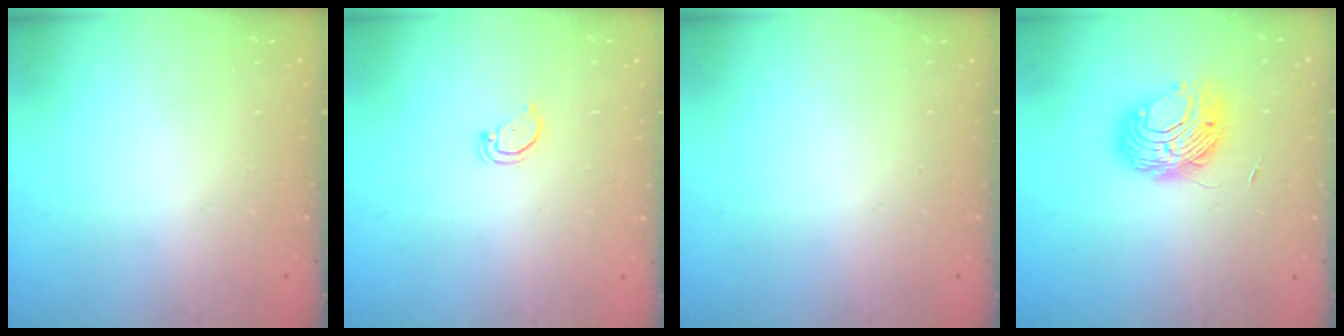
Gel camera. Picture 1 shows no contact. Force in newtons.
{"total": 2.0, "press": 2.0, "slide": 0.2}
{"total": 0.0}
{"total": 9.2, "press": 9.2, "slide": 0.5}